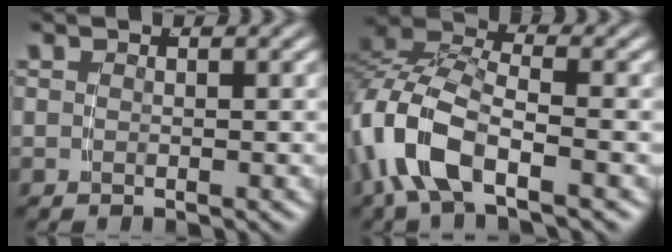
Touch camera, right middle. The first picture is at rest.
{"total": 7.3, "force": [-0.8, 4.8, 5.4], "torque": [-0.142, -0.015, -0.015]}